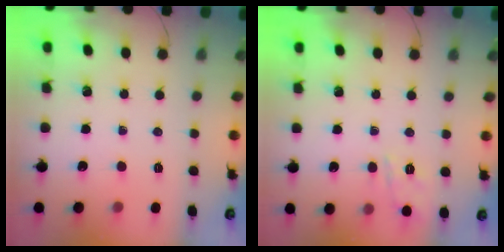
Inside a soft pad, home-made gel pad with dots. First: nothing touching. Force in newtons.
{"total": 1.9, "press": 0.9, "slide": 1.6}